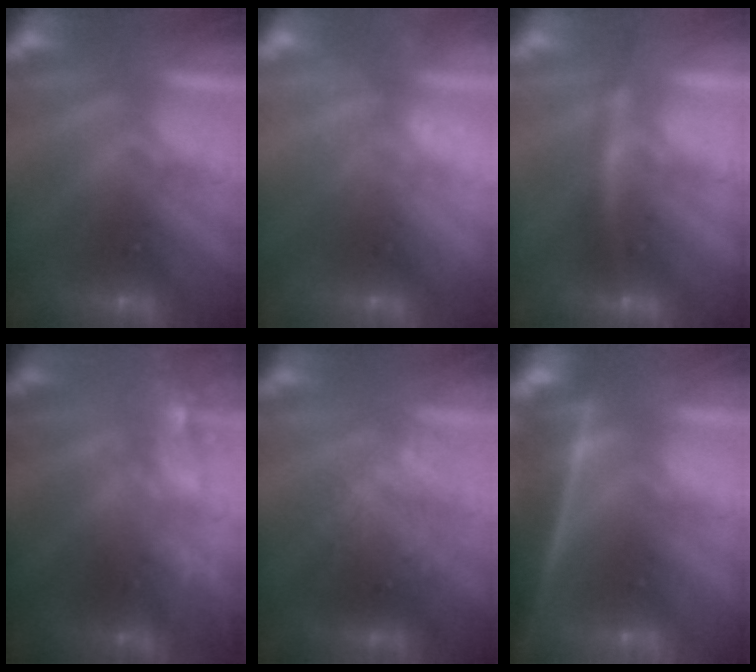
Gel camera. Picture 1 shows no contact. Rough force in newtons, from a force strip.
{"total": 2.2}
{"total": 4.7}
{"total": 2.2}
{"total": 2.5}
{"total": 8.8}